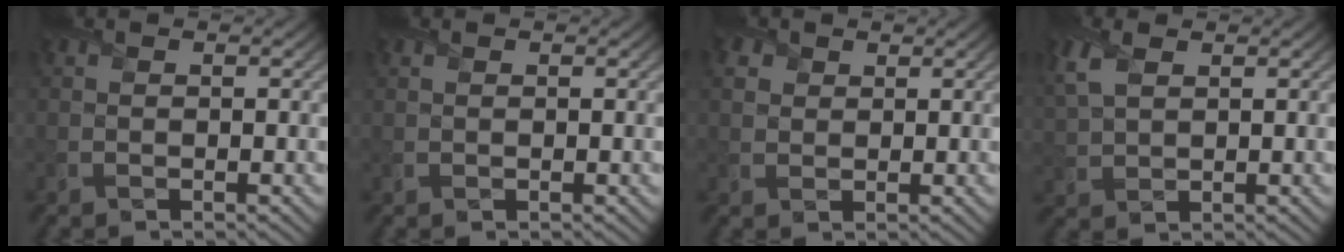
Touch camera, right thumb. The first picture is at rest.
{"total": 0.8, "force": [0.5, 0.3, 0.5], "torque": [-0.016, 0.003, 0.012]}
{"total": 2.3, "force": [1.2, 1.7, 0.9], "torque": [-0.029, 0.003, 0.022]}
{"total": 6.2, "force": [3.0, 3.4, 4.2], "torque": [-0.138, 0.016, 0.061]}